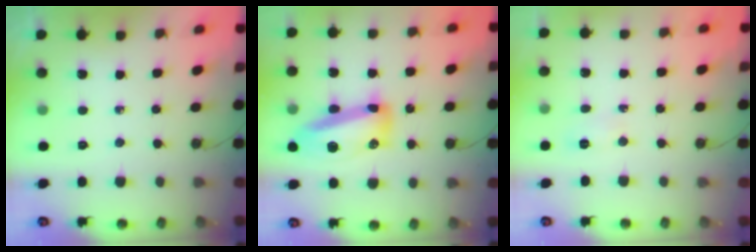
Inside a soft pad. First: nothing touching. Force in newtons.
{"total": 14.8, "press": 14.8, "slide": 1.4}
{"total": 3.7, "press": 3.6, "slide": 1.0}